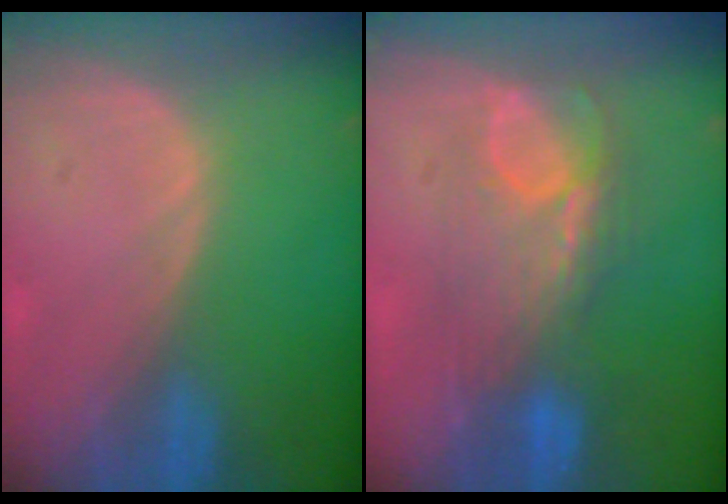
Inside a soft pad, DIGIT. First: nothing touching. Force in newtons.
{"total": 7.8, "press": 7.6, "slide": 1.8}